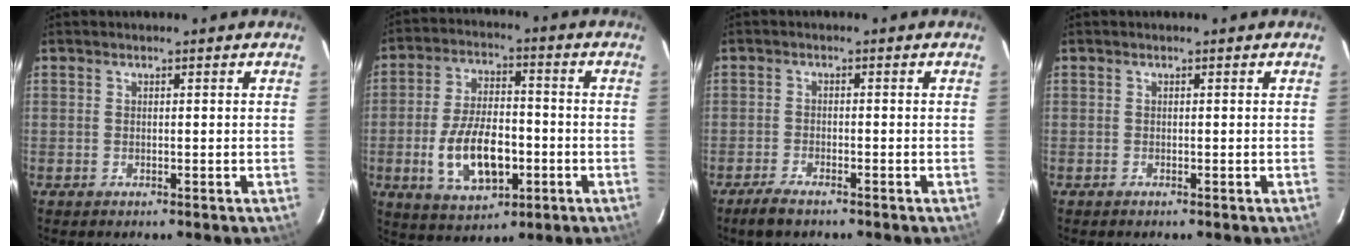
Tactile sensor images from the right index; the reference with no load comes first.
{"total": 13.4, "force": [-3.7, 6.7, 11.0], "torque": [-0.220, 0.001, -0.052]}
{"total": 3.7, "force": [-2.9, 0.9, 2.0], "torque": [-0.058, -0.006, -0.059]}
{"total": 0.0}